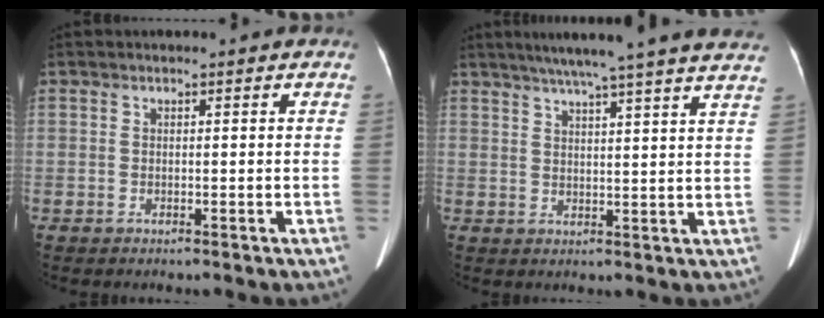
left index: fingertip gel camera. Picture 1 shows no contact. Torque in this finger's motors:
{"motor_torque": [0.90, -1.24, 0.07, 0.10]}